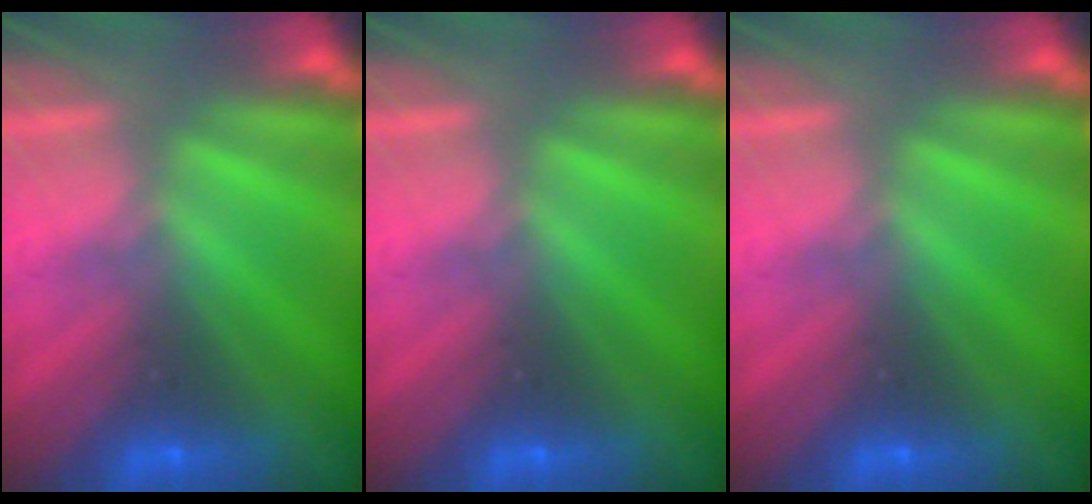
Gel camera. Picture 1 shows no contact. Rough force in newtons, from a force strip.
{"total": 0.0}
{"total": 0.0}